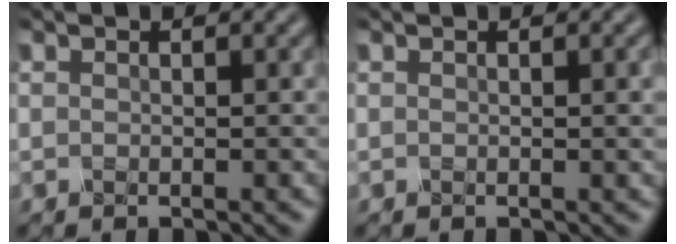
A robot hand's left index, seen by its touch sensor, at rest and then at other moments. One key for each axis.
{"total": 2.1, "fx": 0.4, "fy": 0.9, "fz": 1.8, "tx": -0.004, "ty": 0.009, "tz": -0.003}